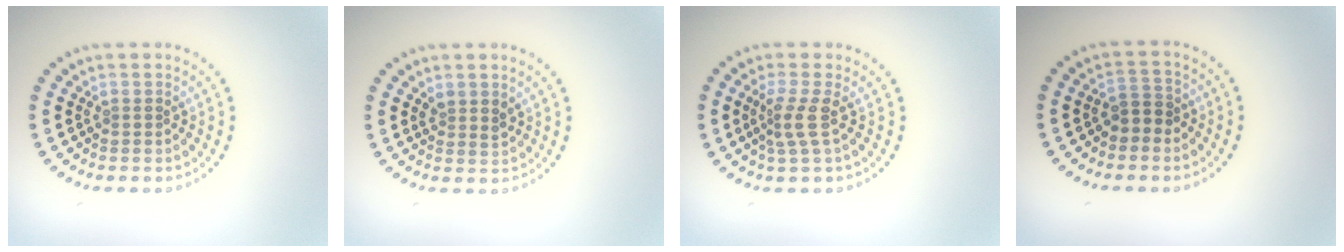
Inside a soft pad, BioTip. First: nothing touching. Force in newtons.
{"total": 1.3, "press": 1.1, "slide": 0.7}
{"total": 2.2, "press": 1.6, "slide": 1.5}
{"total": 2.0, "press": 1.8, "slide": 0.8}